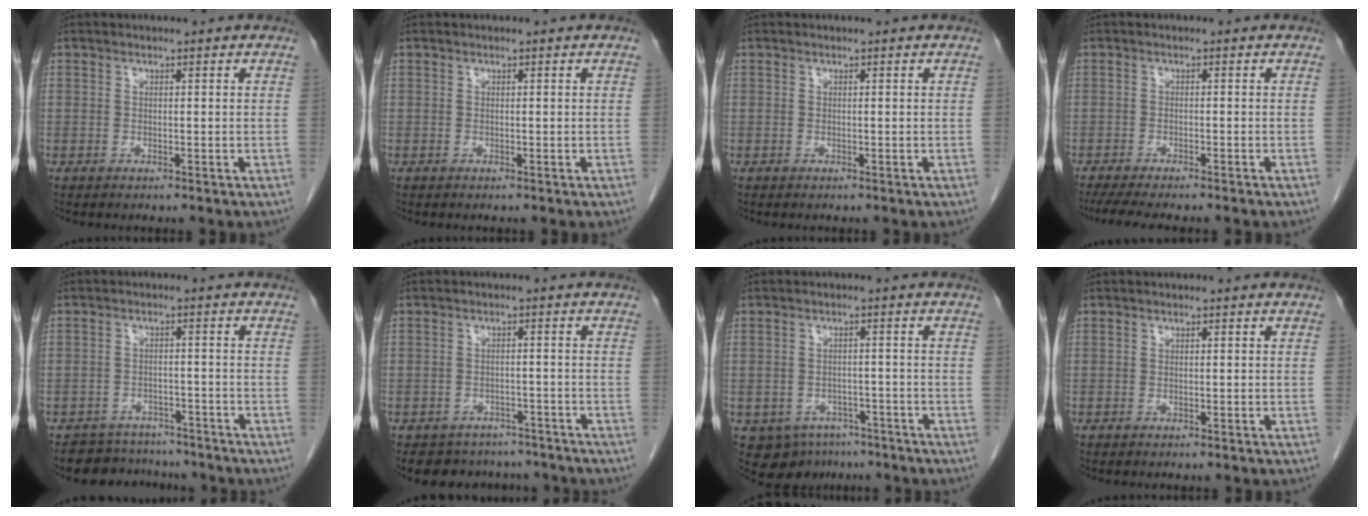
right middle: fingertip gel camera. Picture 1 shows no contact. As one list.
[{"total": 0.0}, {"total": 0.0}, {"total": 8.2, "force": [-6.8, 0.8, 4.4], "torque": [-0.056, -0.012, -0.102]}, {"total": 6.3, "force": [-5.7, 2.6, -0.4], "torque": [0.018, 0.014, -0.081]}, {"total": 7.4, "force": [-6.4, 3.6, 0.4], "torque": [0.004, 0.014, -0.078]}, {"total": 7.7, "force": [-5.0, 5.5, 2.0], "torque": [-0.031, 0.004, -0.063]}, {"total": 0.0}]